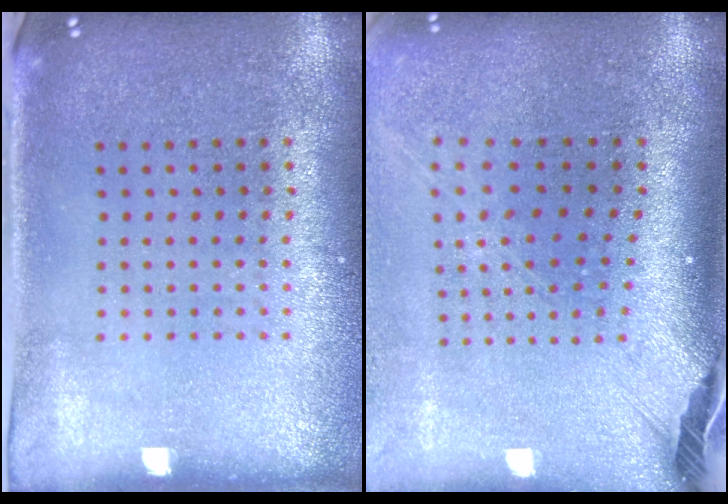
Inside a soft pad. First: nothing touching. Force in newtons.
{"total": 2.7, "press": 1.9, "slide": 1.9}